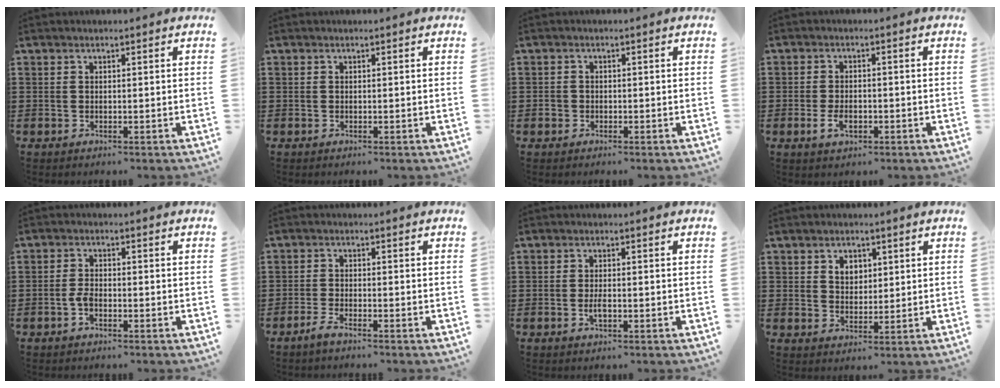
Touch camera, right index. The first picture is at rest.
{"total": 0.0}
{"total": 1.2, "force": [-0.7, 0.9, 0.3], "torque": [-0.008, 0.000, -0.017]}
{"total": 3.0, "force": [-1.2, 1.6, 2.3], "torque": [-0.049, -0.004, -0.023]}
{"total": 2.4, "force": [-1.1, 1.1, 1.8], "torque": [-0.051, -0.002, -0.025]}
{"total": 2.1, "force": [-1.8, 0.0, 1.0], "torque": [-0.033, -0.005, -0.040]}
{"total": 2.1, "force": [-0.5, 0.7, 1.9], "torque": [-0.041, -0.004, -0.011]}
{"total": 3.0, "force": [1.3, 2.3, 1.3], "torque": [-0.035, 0.011, 0.023]}